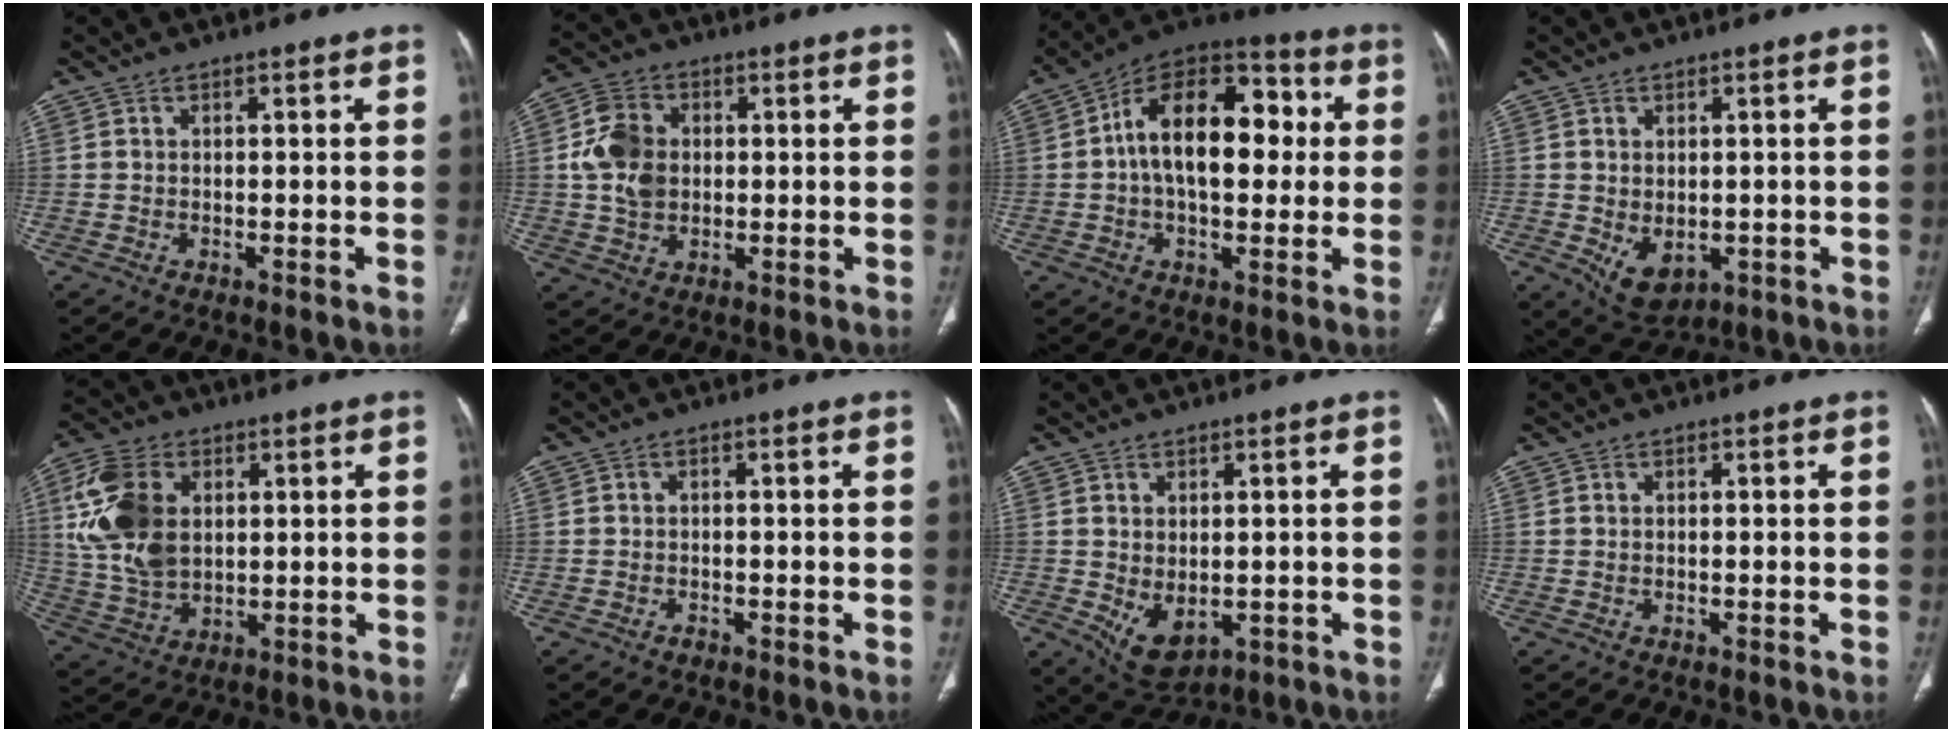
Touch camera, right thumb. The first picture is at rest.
{"total": 9.4, "force": [0.7, 7.2, 6.0], "torque": [-0.104, 0.006, 0.009]}
{"total": 19.3, "force": [1.8, 11.2, 15.7], "torque": [-0.225, 0.036, 0.020]}
{"total": 6.4, "force": [-1.2, 4.3, 4.6], "torque": [-0.060, -0.008, 0.004]}
{"total": 15.2, "force": [3.4, 10.2, 10.7], "torque": [-0.212, -0.003, 0.070]}
{"total": 0.9, "force": [-0.6, 0.6, 0.3], "torque": [-0.004, 0.002, -0.011]}
{"total": 6.6, "force": [-0.9, 4.2, 4.9], "torque": [-0.070, -0.008, 0.009]}
{"total": 0.0}